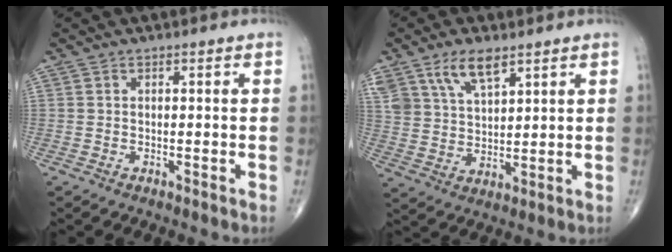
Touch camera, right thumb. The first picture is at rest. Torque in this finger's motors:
{"motor_torque": [-1.09, 1.20, 0.74, 0.65, 0.05]}